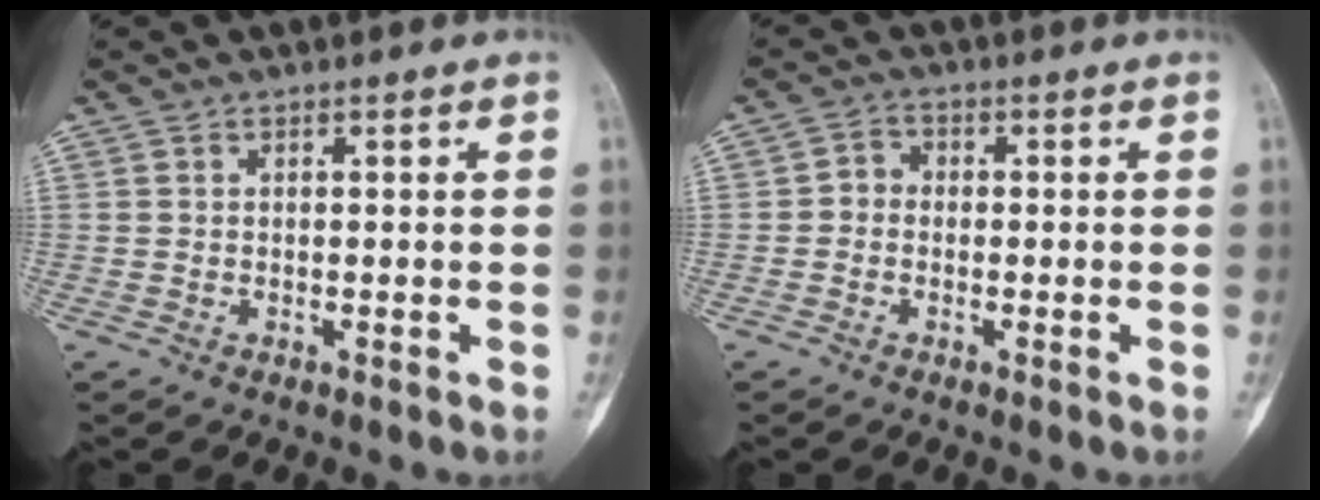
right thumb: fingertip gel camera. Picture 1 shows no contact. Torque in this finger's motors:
{"motor_torque": [-0.14, 0.39, 0.20, -0.24, 0.04]}